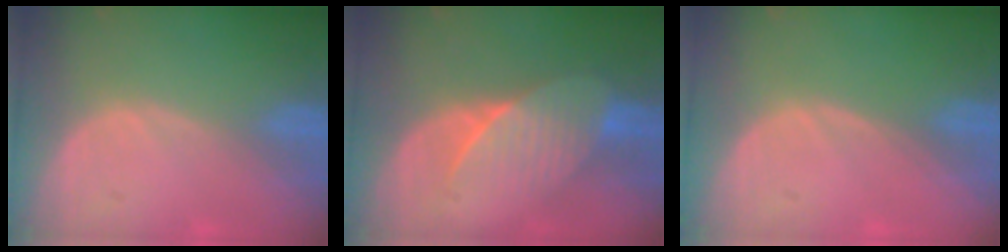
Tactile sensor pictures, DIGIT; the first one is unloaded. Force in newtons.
{"total": 7.0, "press": 6.6, "slide": 2.3}
{"total": 0.0}